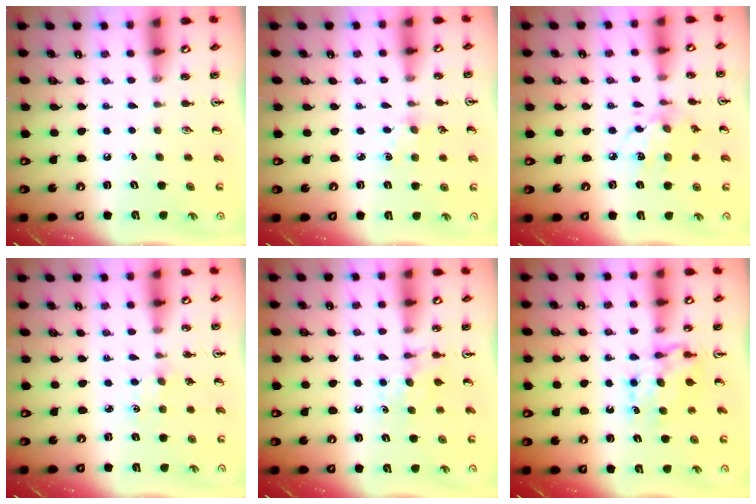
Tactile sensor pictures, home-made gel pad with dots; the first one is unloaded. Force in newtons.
{"total": 2.5, "press": 2.5, "slide": 0.4}
{"total": 9.5, "press": 9.5, "slide": 0.6}
{"total": 1.2, "press": 1.2, "slide": 0.3}
{"total": 6.2, "press": 6.2, "slide": 0.5}
{"total": 7.1, "press": 7.1, "slide": 0.6}